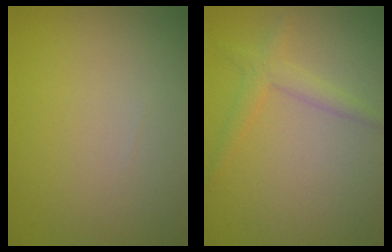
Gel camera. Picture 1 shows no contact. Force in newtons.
{"total": 2.0, "press": 2.0, "slide": 0.1}